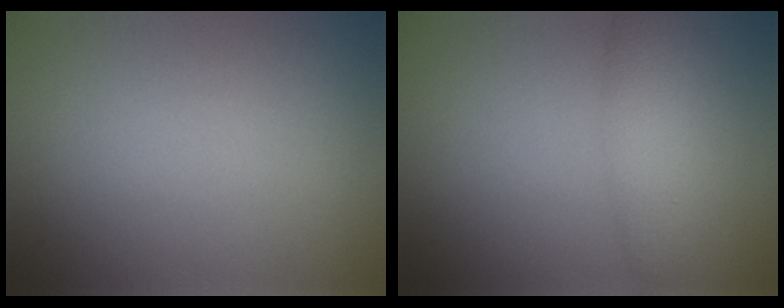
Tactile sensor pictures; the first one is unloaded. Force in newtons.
{"total": 3.0, "press": 3.0, "slide": 0.0}